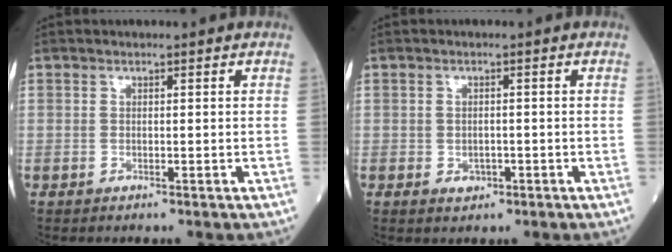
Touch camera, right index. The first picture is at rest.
{"total": 1.9, "force": [-0.8, 1.4, 1.1], "torque": [-0.014, 0.002, -0.005]}